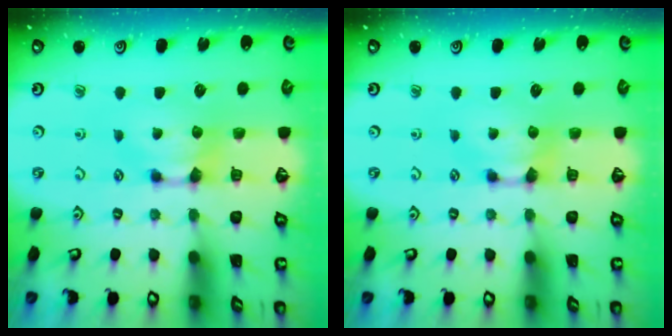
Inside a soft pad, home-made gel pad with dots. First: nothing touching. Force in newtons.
{"total": 0.0}